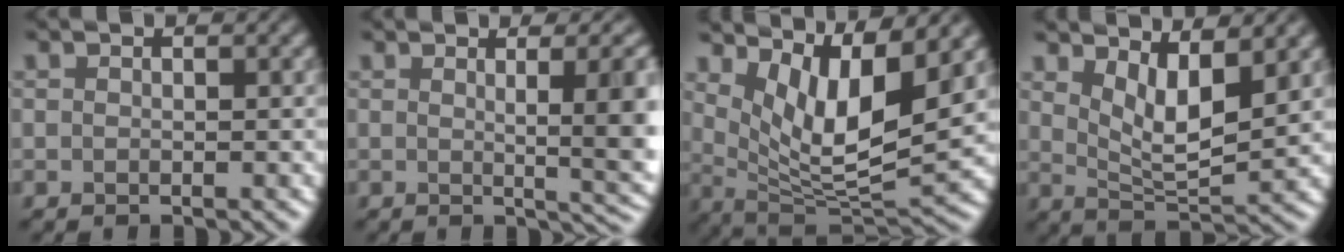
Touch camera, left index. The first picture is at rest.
{"total": 8.0, "force": [1.4, 2.6, 7.4], "torque": [-0.071, 0.004, 0.022]}
{"total": 8.5, "force": [3.8, 2.6, 7.2], "torque": [-0.137, -0.012, 0.071]}
{"total": 4.7, "force": [2.4, 1.6, 3.8], "torque": [-0.075, -0.016, 0.041]}